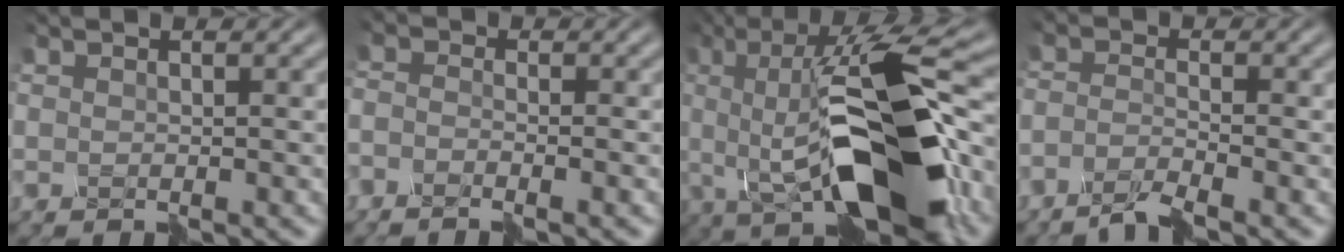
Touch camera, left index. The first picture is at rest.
{"total": 3.0, "force": [-3.0, 0.1, -0.1], "torque": [-0.001, -0.004, -0.049]}
{"total": 12.2, "force": [-1.4, 3.7, 11.5], "torque": [-0.170, 0.010, -0.035]}
{"total": 3.1, "force": [-3.0, -0.7, 0.0], "torque": [-0.019, -0.001, -0.064]}